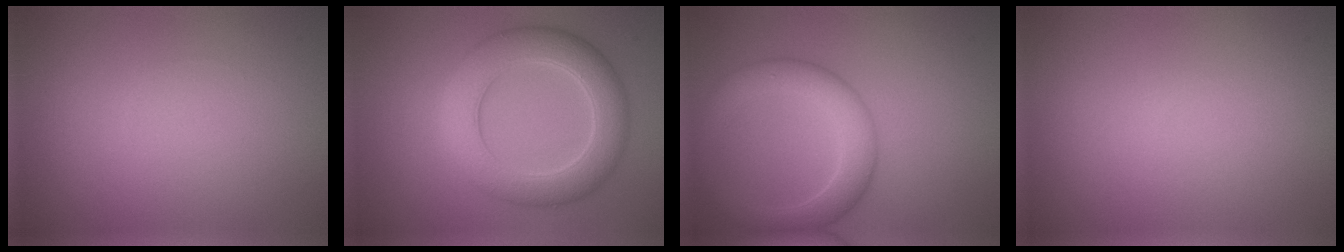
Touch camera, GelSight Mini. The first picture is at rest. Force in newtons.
{"total": 6.4, "press": 6.4, "slide": 0.2}
{"total": 4.9, "press": 4.9, "slide": 0.0}
{"total": 0.0}